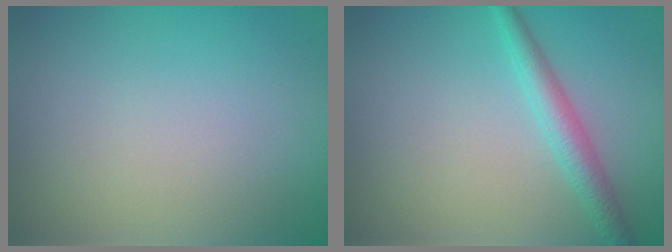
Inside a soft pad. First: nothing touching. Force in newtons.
{"total": 2.5, "press": 2.5, "slide": 0.1}